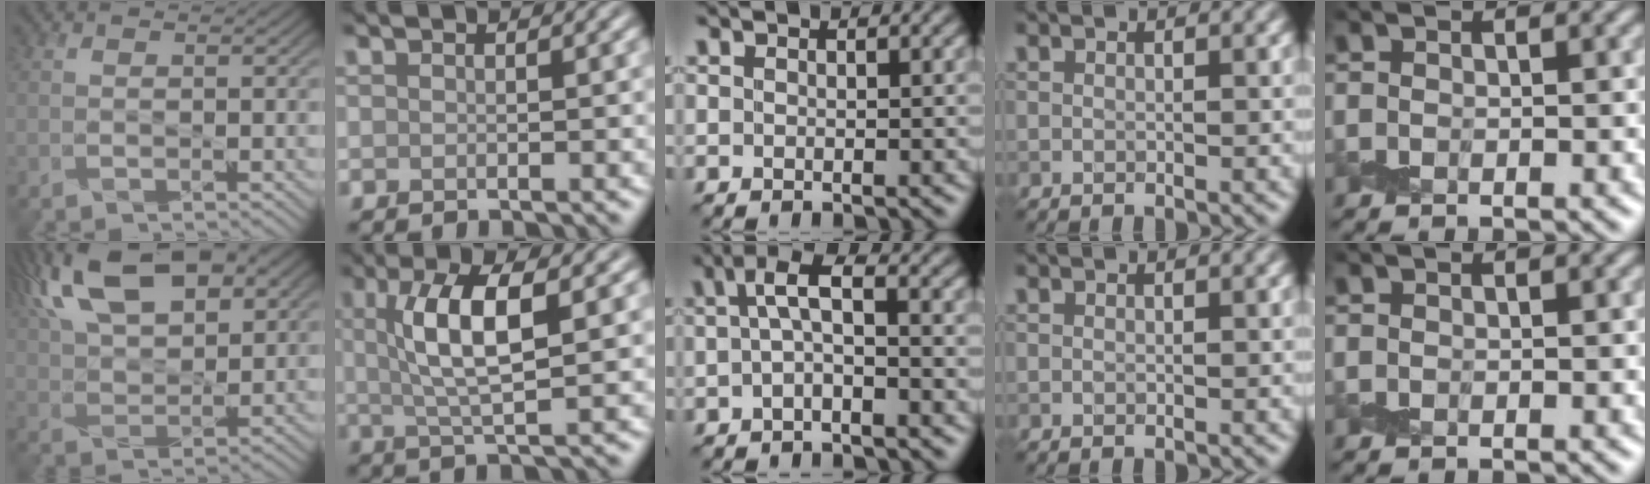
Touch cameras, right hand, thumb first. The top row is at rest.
{"thumb": {"total": 16.2, "force": [8.0, 7.8, 11.7], "torque": [-0.255, 0.027, 0.135]}, "index": {"total": 6.3, "force": [1.4, 1.8, 5.9], "torque": [-0.111, 0.007, 0.026]}, "middle": {"total": 2.7, "force": [0.1, 0.8, 2.5], "torque": [-0.050, 0.008, -0.005]}}